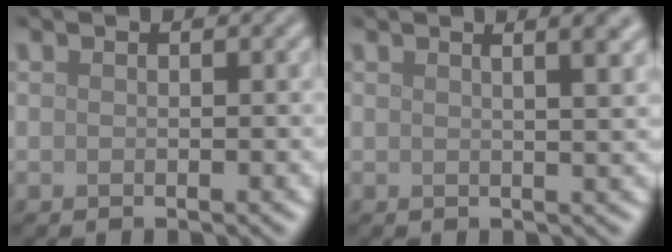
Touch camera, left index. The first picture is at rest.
{"total": 5.7, "force": [2.8, 2.4, 4.3], "torque": [-0.021, 0.039, 0.002]}